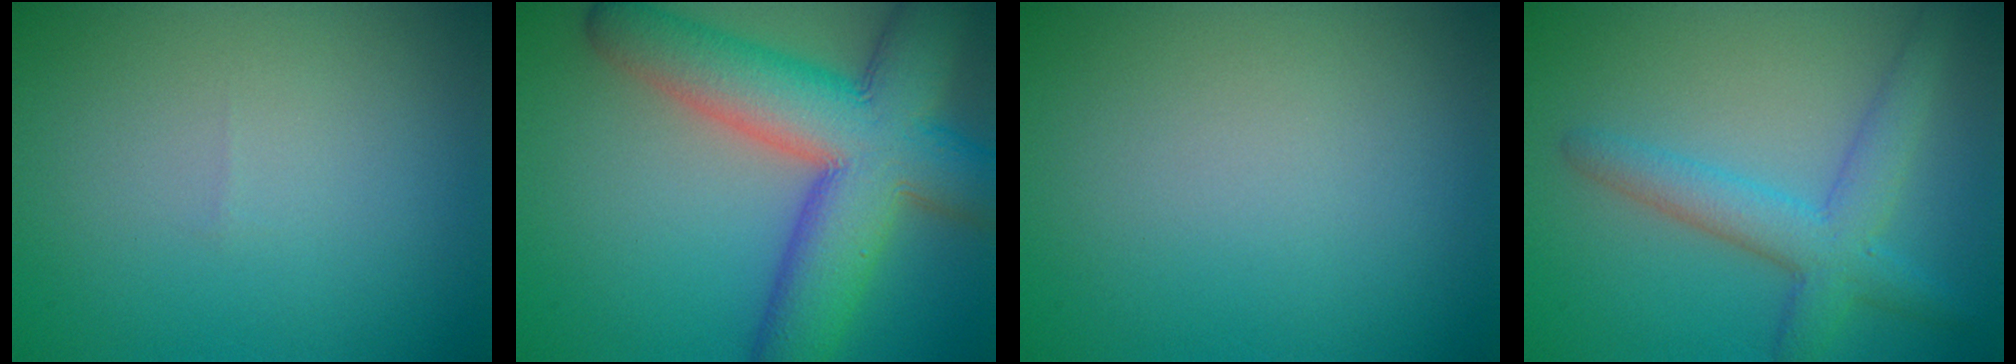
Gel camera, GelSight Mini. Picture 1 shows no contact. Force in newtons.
{"total": 12.3, "press": 12.3, "slide": 0.5}
{"total": 0.0}
{"total": 4.4, "press": 4.4, "slide": 0.0}